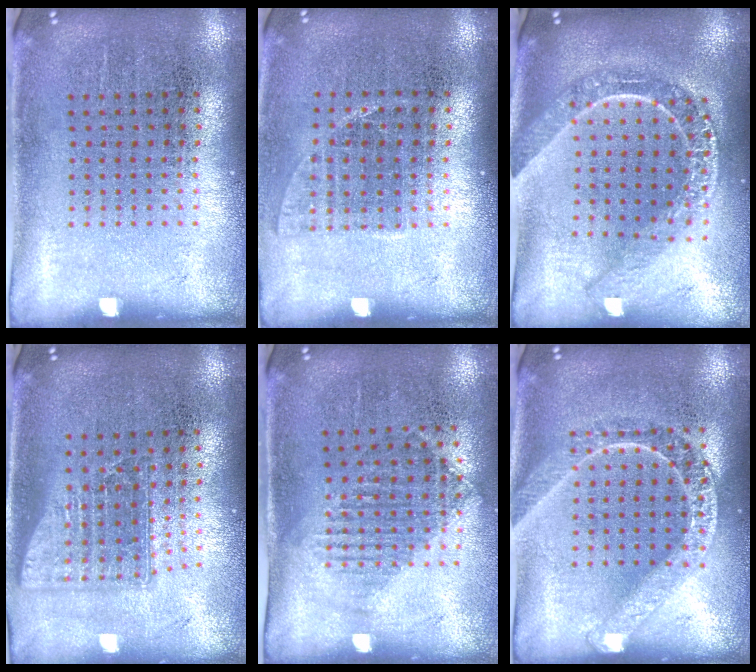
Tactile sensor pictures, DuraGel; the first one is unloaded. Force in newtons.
{"total": 1.0, "press": 0.8, "slide": 0.6}
{"total": 2.2, "press": 1.8, "slide": 1.1}
{"total": 1.5, "press": 1.2, "slide": 1.0}
{"total": 1.2, "press": 1.1, "slide": 0.5}
{"total": 1.5, "press": 1.5, "slide": 0.2}